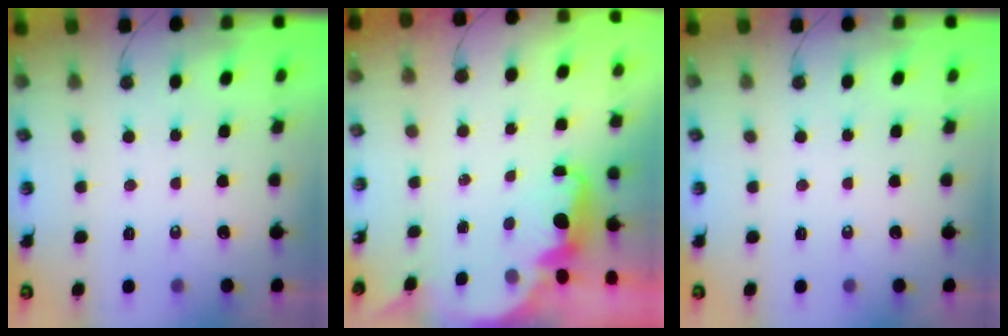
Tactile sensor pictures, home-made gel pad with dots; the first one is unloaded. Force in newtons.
{"total": 2.2, "press": 2.2, "slide": 0.6}
{"total": 0.0}